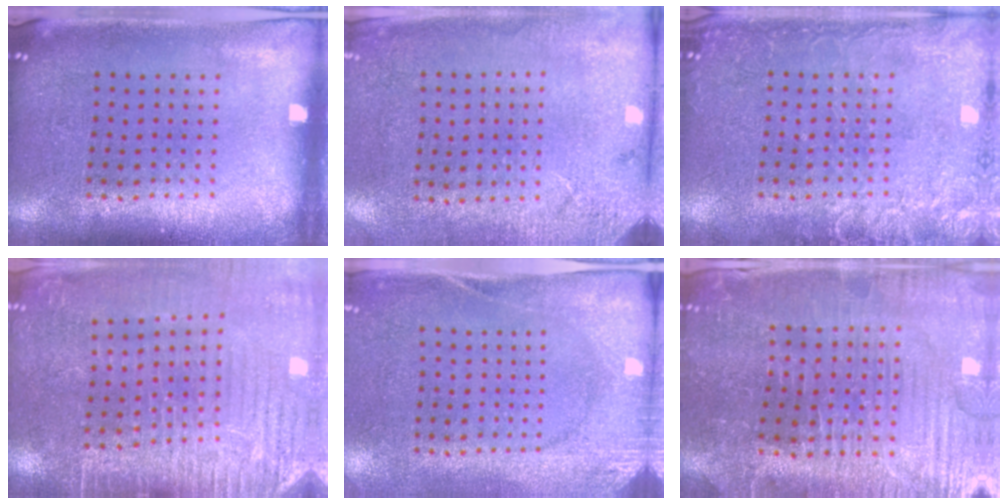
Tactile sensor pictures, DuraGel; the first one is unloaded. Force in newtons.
{"total": 2.7, "press": 2.2, "slide": 1.5}
{"total": 3.5, "press": 3.5, "slide": 0.5}
{"total": 3.3, "press": 3.3, "slide": 0.4}
{"total": 2.6, "press": 2.0, "slide": 1.6}
{"total": 3.6, "press": 3.6, "slide": 0.4}